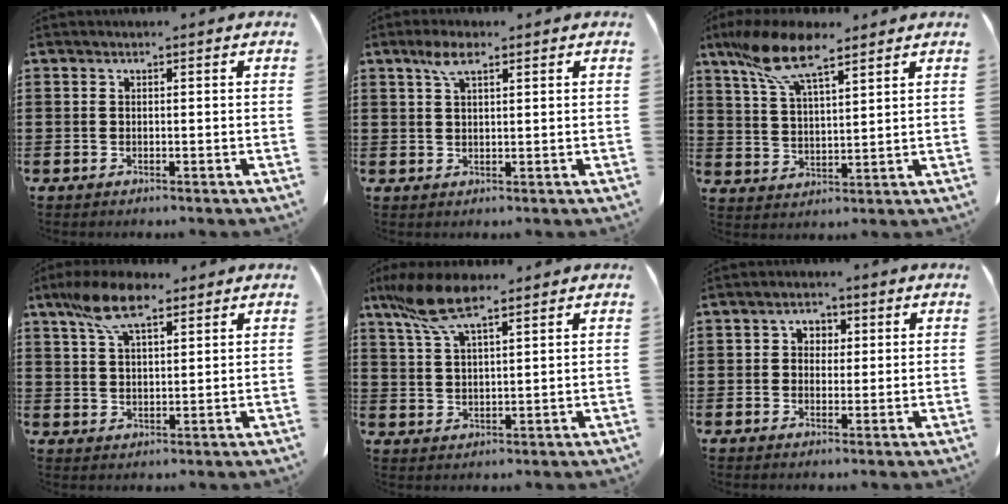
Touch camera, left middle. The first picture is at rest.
{"total": 4.2, "force": [2.3, 1.3, 3.2], "torque": [-0.071, 0.006, 0.040]}
{"total": 11.0, "force": [7.9, 3.2, 6.9], "torque": [-0.162, -0.014, 0.144]}
{"total": 8.8, "force": [5.8, 3.0, 5.9], "torque": [-0.129, 0.000, 0.108]}
{"total": 8.8, "force": [6.2, 2.2, 5.9], "torque": [-0.145, -0.015, 0.110]}
{"total": 2.6, "force": [0.5, 2.3, 1.2], "torque": [-0.026, 0.007, 0.004]}